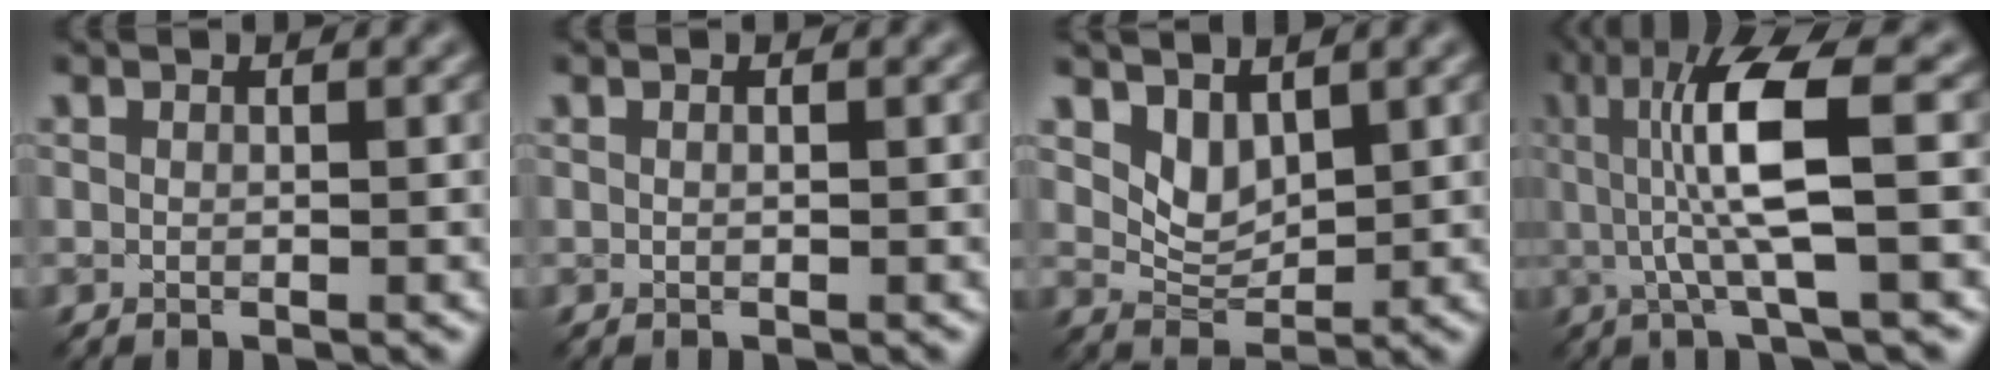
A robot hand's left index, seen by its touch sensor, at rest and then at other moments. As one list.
[{"total": 0.0}, {"total": 2.6, "force": [1.7, 1.5, 1.3], "torque": [-0.030, -0.011, 0.034]}, {"total": 7.7, "force": [0.8, 1.6, 7.5], "torque": [-0.138, 0.002, 0.016]}]